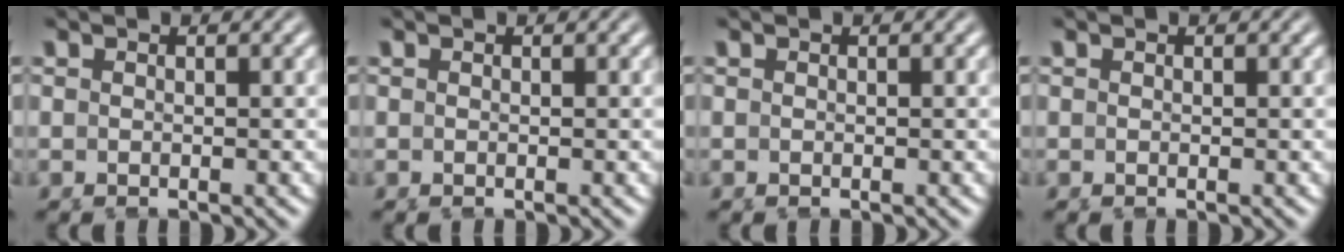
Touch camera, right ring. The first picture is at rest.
{"total": 0.0}
{"total": 0.0}
{"total": 0.0}